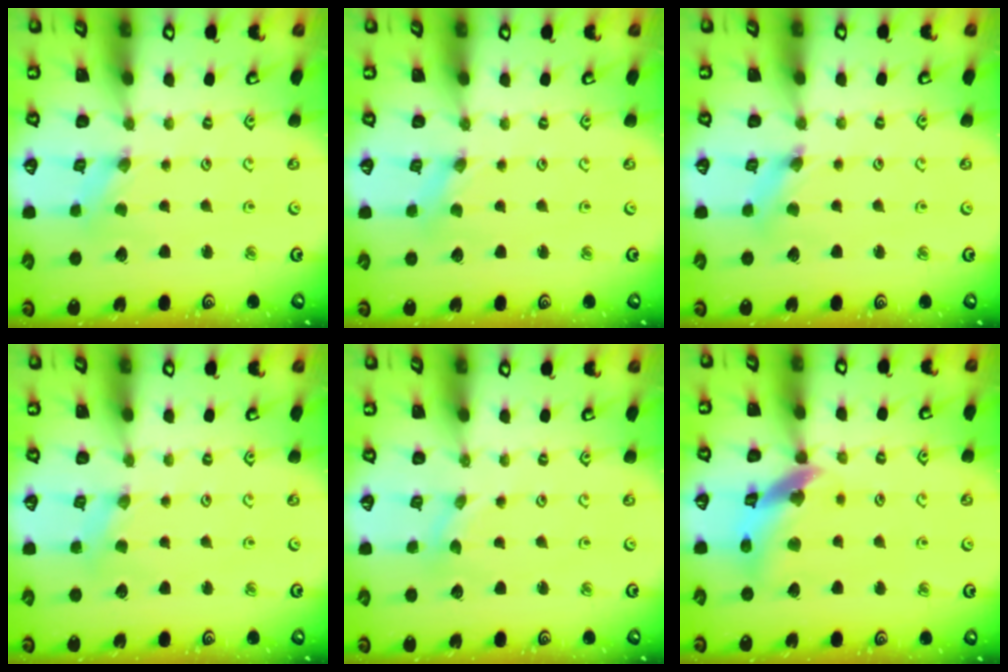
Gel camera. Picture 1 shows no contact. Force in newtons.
{"total": 0.0}
{"total": 2.9, "press": 2.9, "slide": 0.3}
{"total": 2.2, "press": 2.2, "slide": 0.4}
{"total": 0.0}
{"total": 13.9, "press": 13.8, "slide": 1.7}